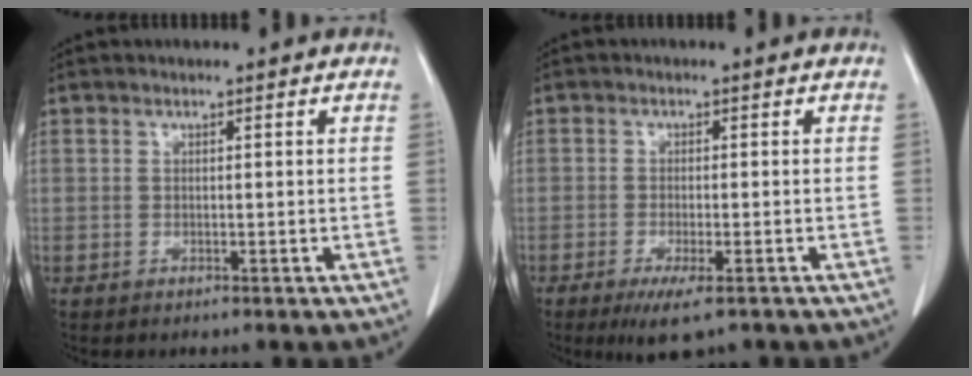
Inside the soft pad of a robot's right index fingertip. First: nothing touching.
{"total": 5.5, "force": [-3.5, 1.1, 4.1], "torque": [-0.066, -0.013, -0.050]}